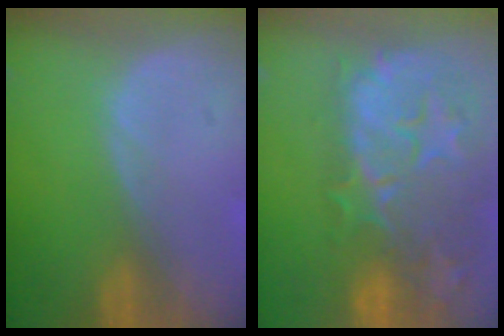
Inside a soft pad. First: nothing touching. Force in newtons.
{"total": 13.7, "press": 11.8, "slide": 6.9}